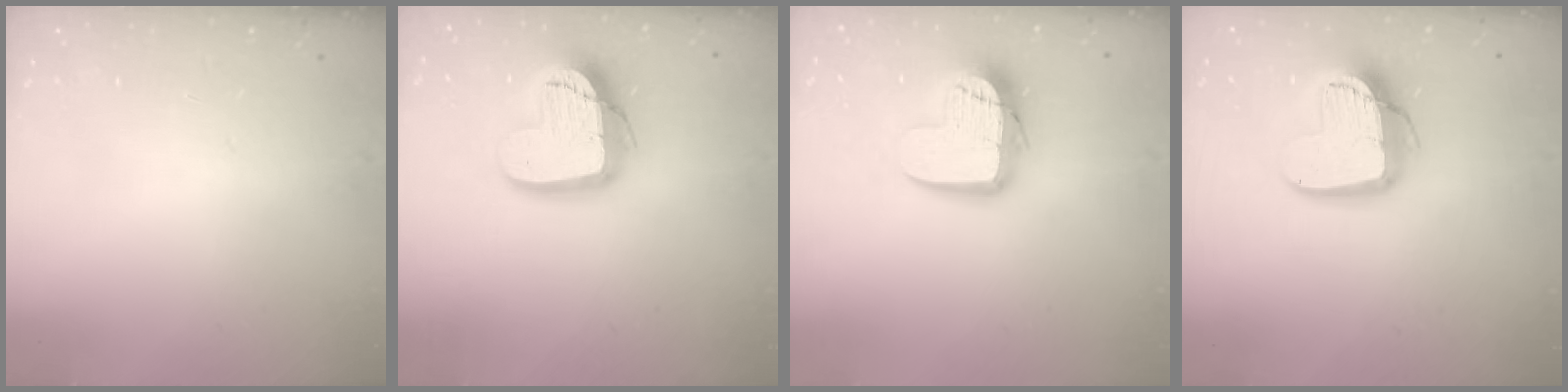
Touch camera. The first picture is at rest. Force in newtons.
{"total": 16.4, "press": 16.3, "slide": 1.4}
{"total": 12.7, "press": 12.7, "slide": 1.0}
{"total": 14.6, "press": 14.6, "slide": 1.1}